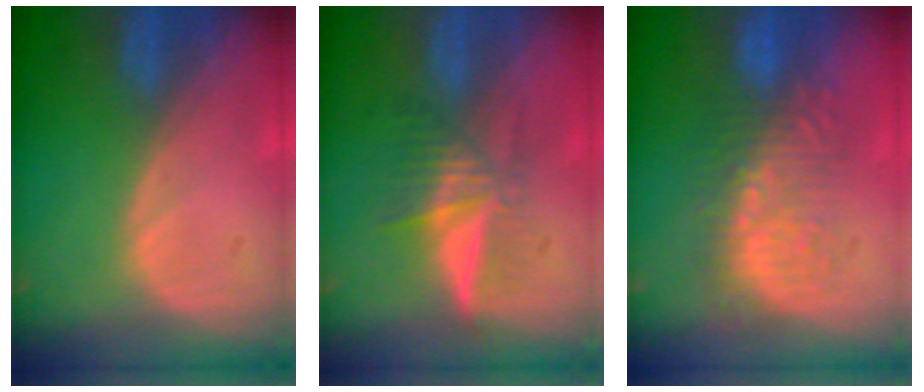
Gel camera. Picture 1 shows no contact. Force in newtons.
{"total": 6.1, "press": 5.3, "slide": 3.1}
{"total": 8.8, "press": 8.5, "slide": 2.2}